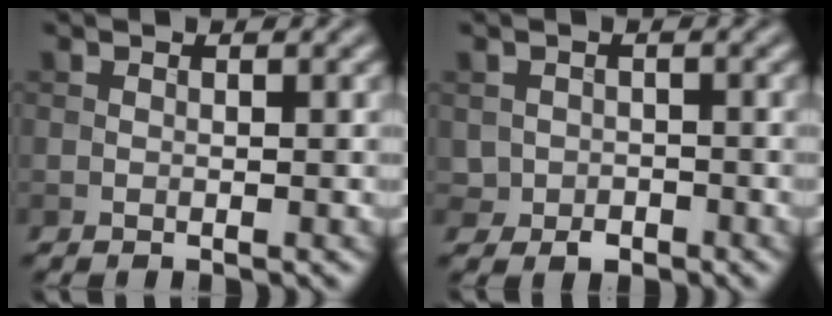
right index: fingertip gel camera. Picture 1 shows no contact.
{"total": 1.8, "force": [-0.7, 1.6, 0.6], "torque": [-0.004, -0.006, -0.016]}